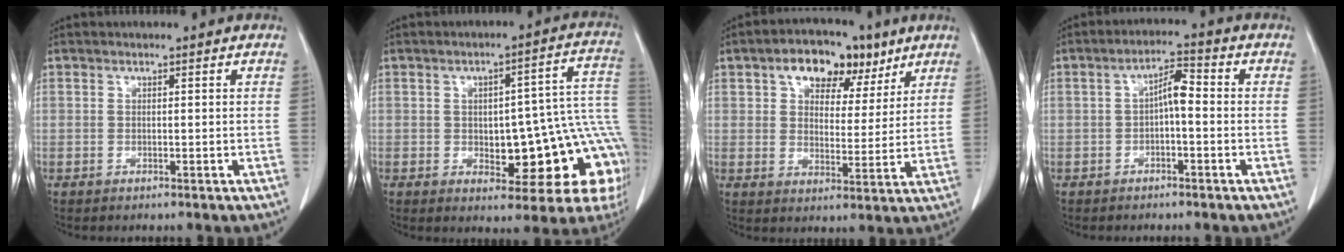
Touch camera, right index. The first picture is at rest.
{"total": 17.2, "force": [-3.7, 6.3, 15.6], "torque": [-0.109, 0.046, -0.030]}
{"total": 10.4, "force": [5.9, 6.2, 6.0], "torque": [-0.087, 0.025, 0.093]}
{"total": 4.3, "force": [-0.4, 1.2, 4.1], "torque": [-0.069, 0.018, -0.008]}